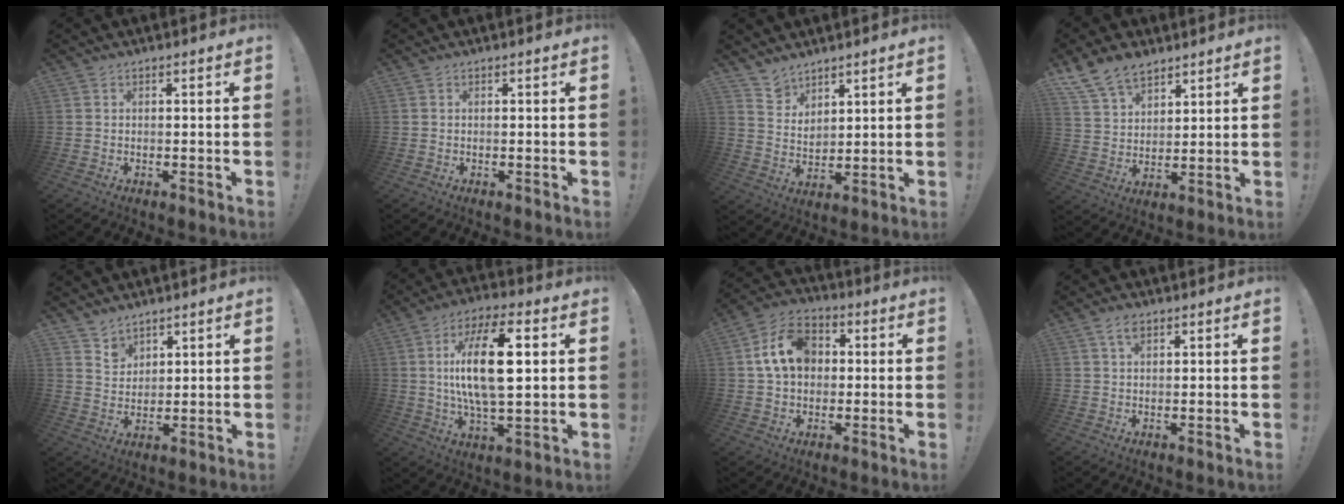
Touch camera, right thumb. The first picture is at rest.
{"total": 0.0}
{"total": 5.9, "force": [5.2, 2.6, 0.3], "torque": [-0.012, -0.043, 0.102]}
{"total": 11.6, "force": [8.6, 6.6, 4.0], "torque": [-0.077, -0.052, 0.170]}
{"total": 4.7, "force": [4.0, 2.5, 0.2], "torque": [-0.003, -0.034, 0.076]}
{"total": 19.0, "force": [2.9, 7.3, 17.3], "torque": [-0.308, -0.008, 0.031]}
{"total": 13.4, "force": [2.7, 10.3, 8.2], "torque": [-0.140, 0.013, 0.058]}
{"total": 3.5, "force": [2.1, 1.9, 2.2], "torque": [-0.032, -0.006, 0.035]}